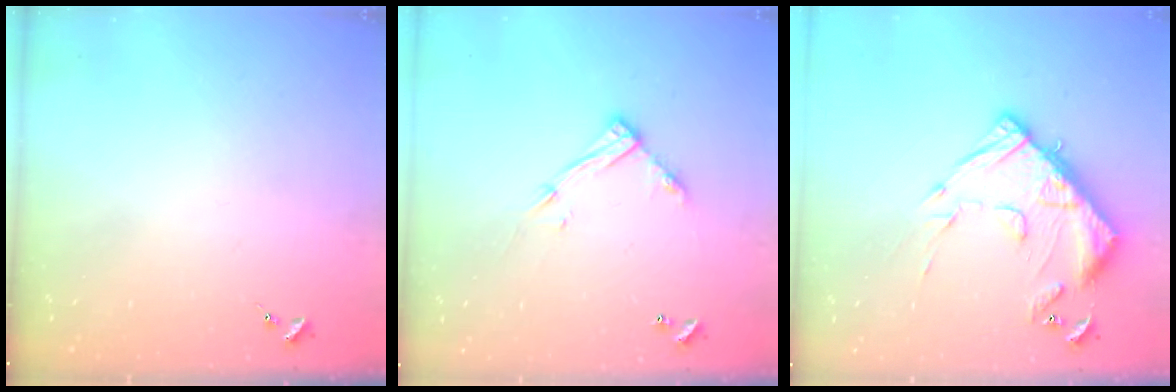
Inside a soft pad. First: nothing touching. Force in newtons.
{"total": 12.2, "press": 12.1, "slide": 0.9}
{"total": 16.6, "press": 16.6, "slide": 1.4}